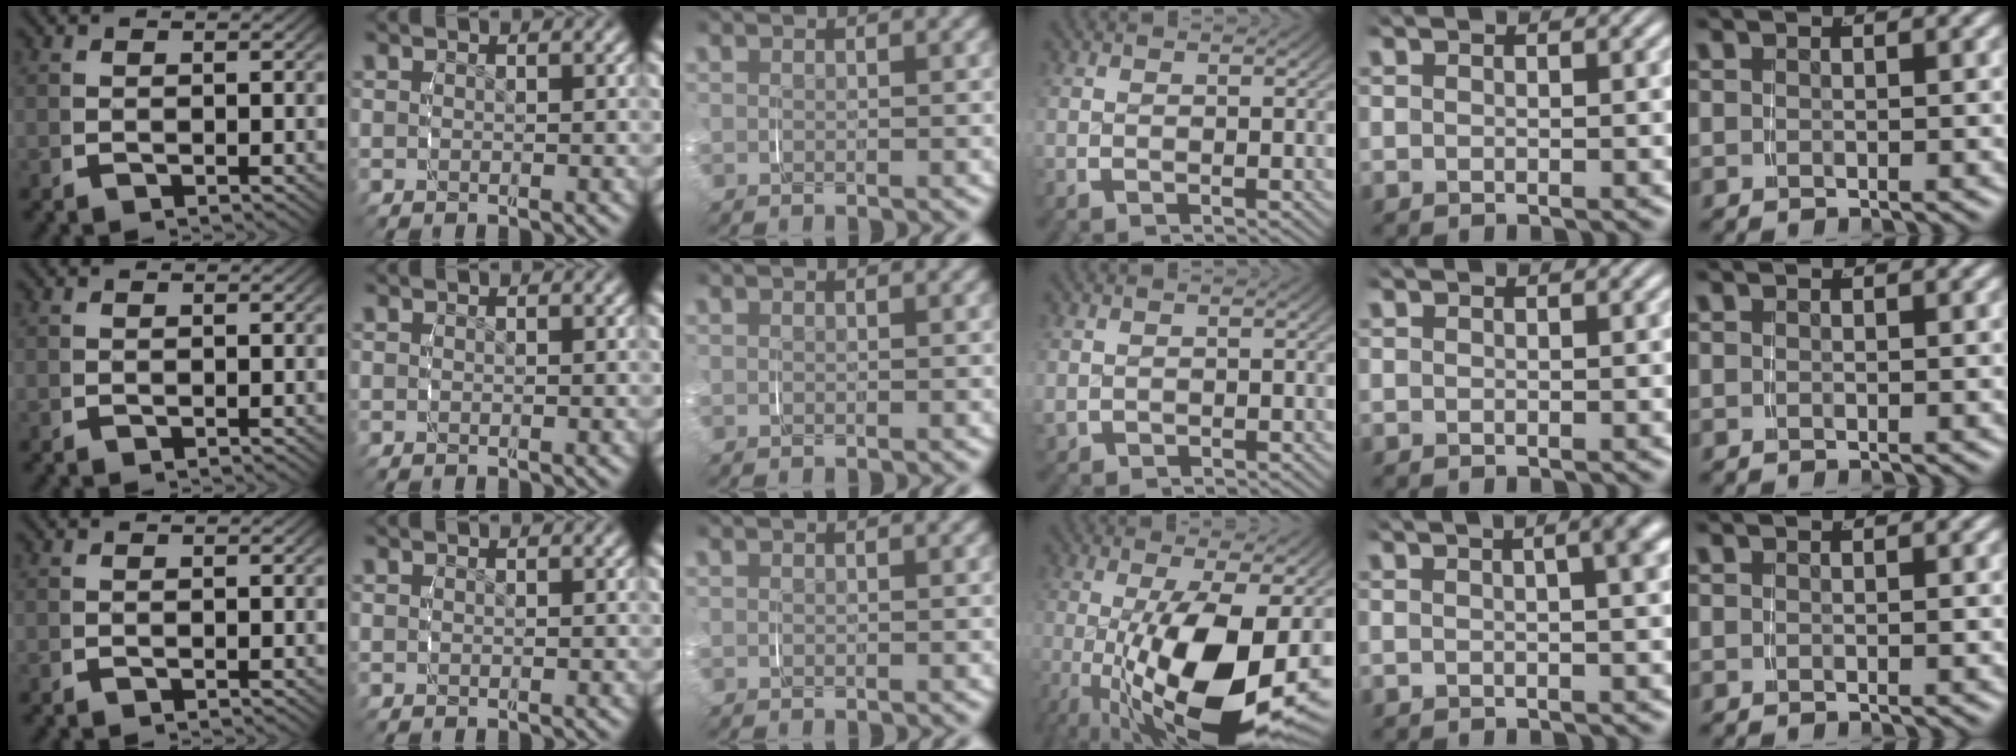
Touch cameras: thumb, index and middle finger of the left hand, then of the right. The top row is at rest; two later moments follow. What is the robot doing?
{"motion": "grasp_and_lifting", "object": "jar lid"}